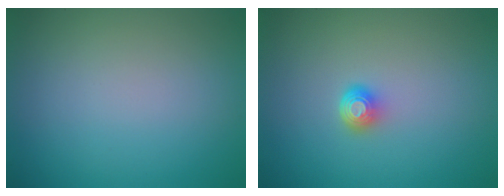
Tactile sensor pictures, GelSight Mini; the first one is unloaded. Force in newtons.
{"total": 1.7, "press": 1.2, "slide": 1.2}